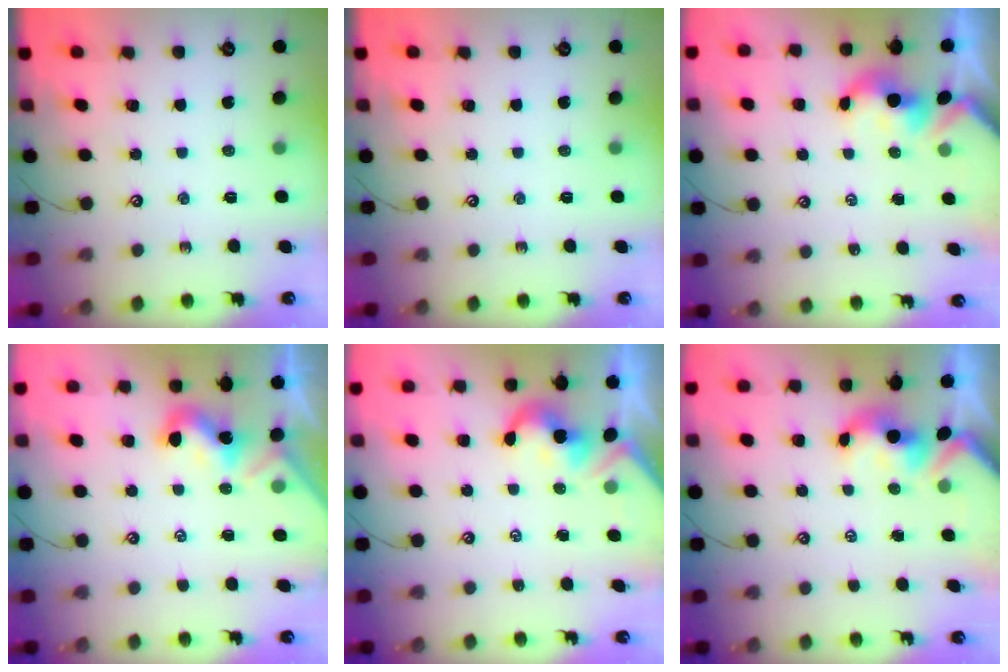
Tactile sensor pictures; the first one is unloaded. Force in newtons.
{"total": 0.0}
{"total": 1.6, "press": 1.6, "slide": 0.1}
{"total": 1.8, "press": 1.8, "slide": 0.5}
{"total": 2.2, "press": 2.1, "slide": 0.4}
{"total": 1.7, "press": 1.5, "slide": 0.7}